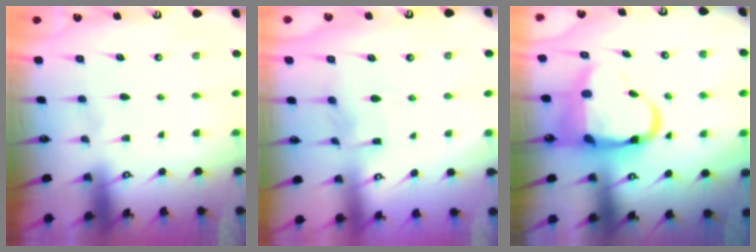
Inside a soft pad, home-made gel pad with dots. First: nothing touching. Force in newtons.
{"total": 5.0, "press": 5.0, "slide": 0.8}
{"total": 12.5, "press": 12.0, "slide": 3.2}